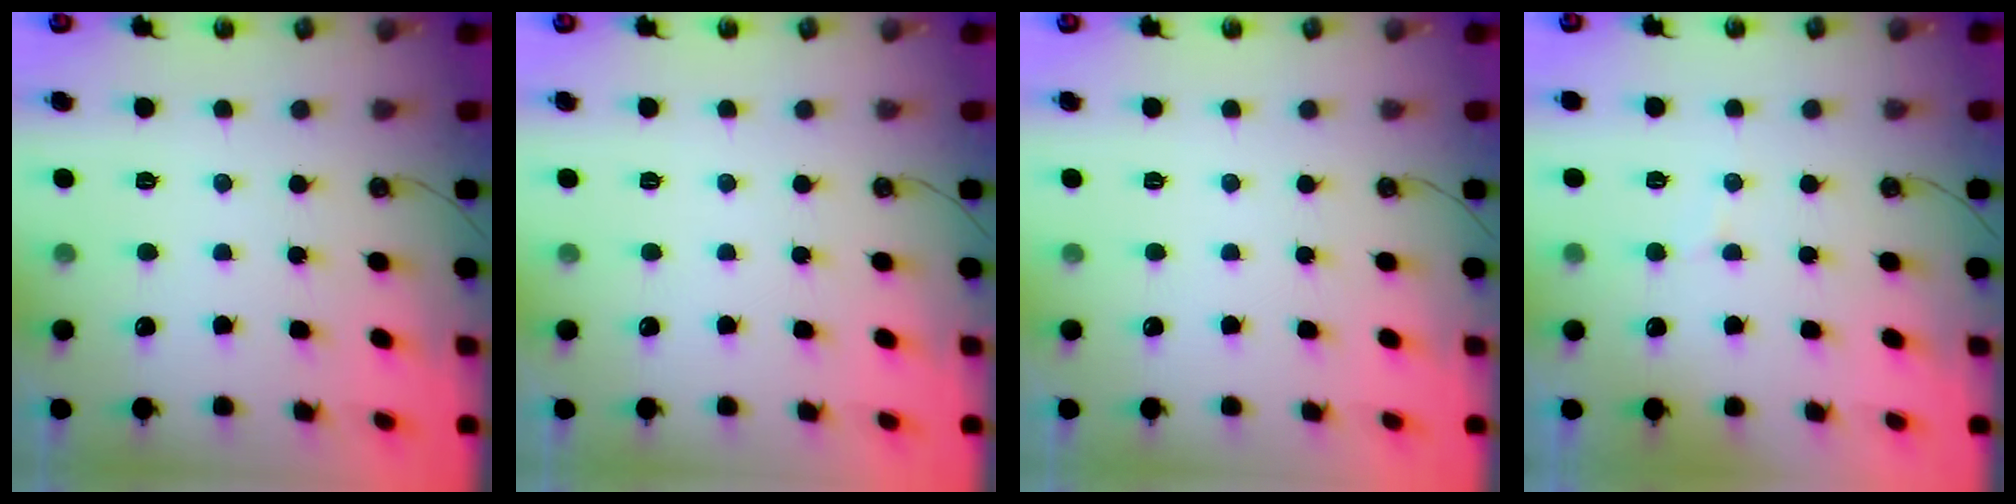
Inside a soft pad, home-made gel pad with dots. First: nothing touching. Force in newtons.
{"total": 0.0}
{"total": 0.0}
{"total": 4.0, "press": 3.9, "slide": 1.0}